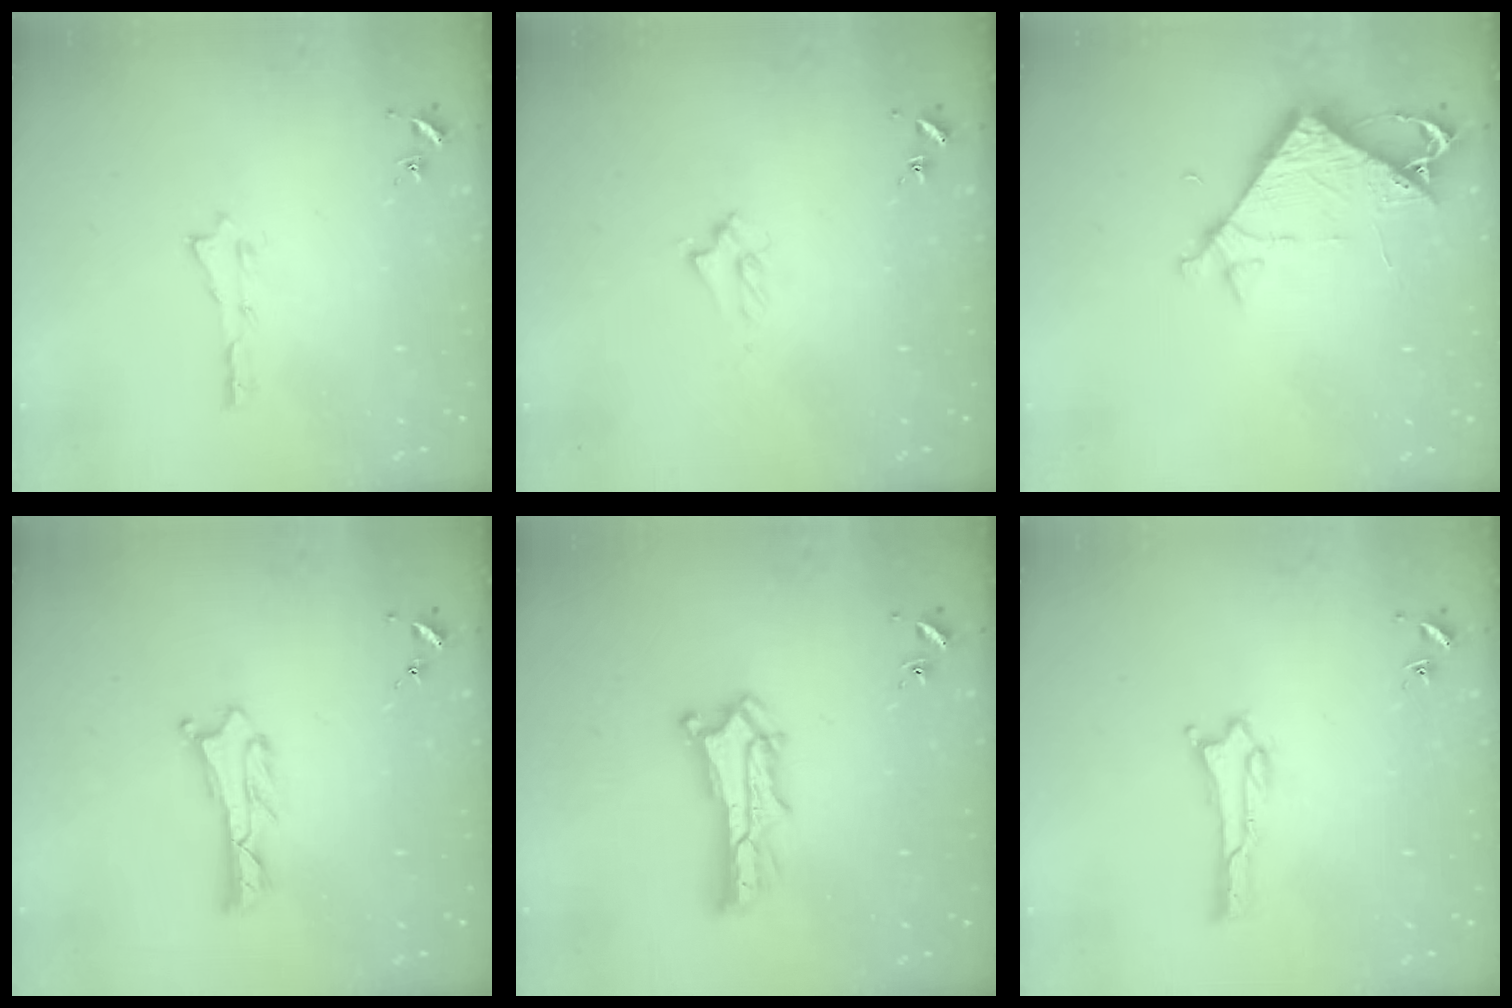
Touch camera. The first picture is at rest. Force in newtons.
{"total": 1.7, "press": 1.6, "slide": 0.3}
{"total": 6.0, "press": 6.0, "slide": 0.4}
{"total": 1.2, "press": 1.2, "slide": 0.0}
{"total": 4.6, "press": 4.6, "slide": 0.4}
{"total": 0.8, "press": 0.8, "slide": 0.2}